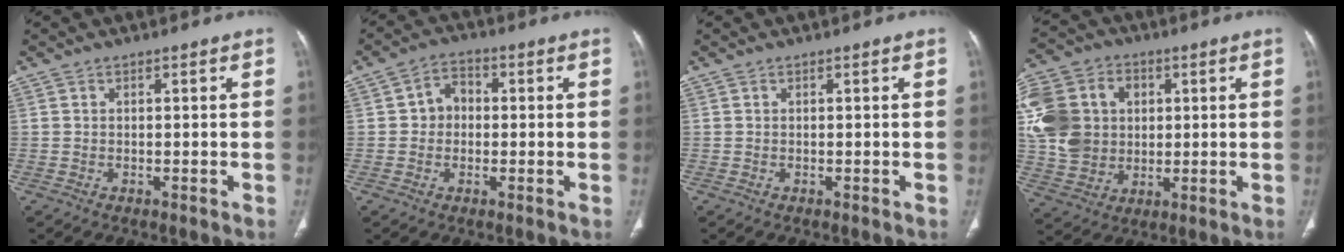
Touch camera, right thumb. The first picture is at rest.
{"total": 5.0, "force": [0.1, 4.2, 2.7], "torque": [-0.022, 0.016, -0.007]}
{"total": 0.0}
{"total": 17.4, "force": [2.6, 14.4, 9.5], "torque": [-0.183, 0.015, 0.054]}